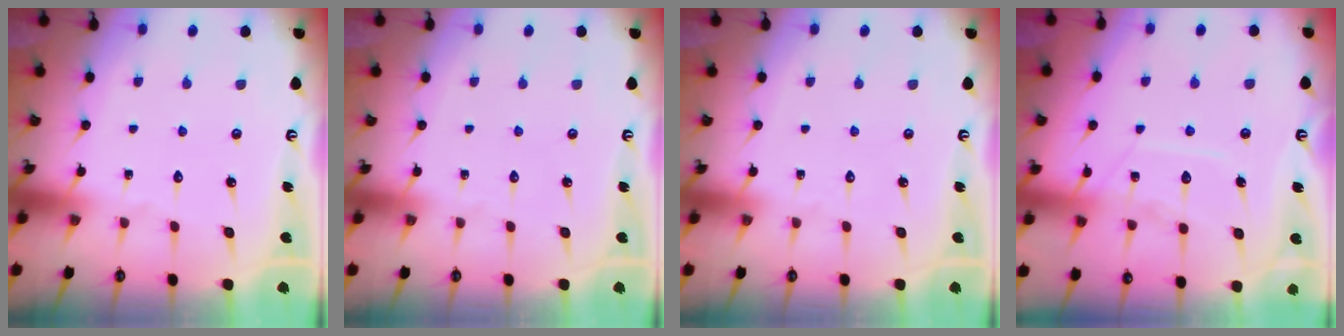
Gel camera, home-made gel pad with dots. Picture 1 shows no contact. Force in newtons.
{"total": 0.0}
{"total": 0.0}
{"total": 9.8, "press": 9.8, "slide": 0.7}